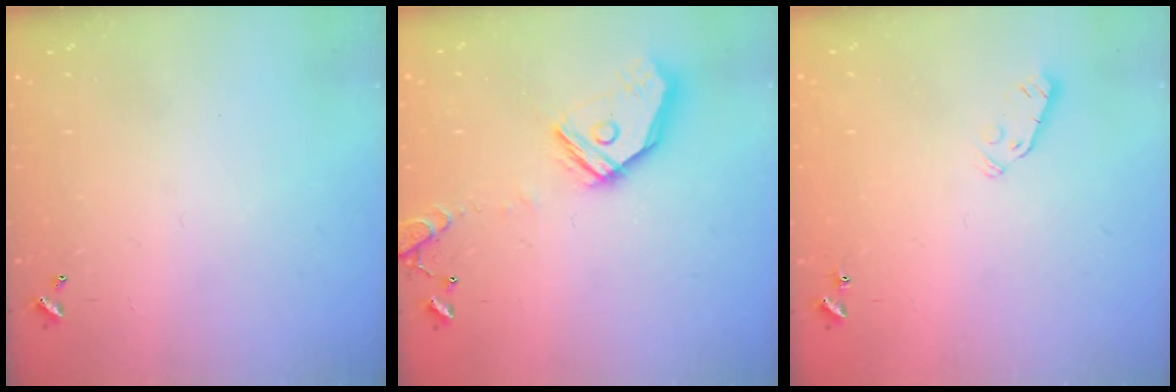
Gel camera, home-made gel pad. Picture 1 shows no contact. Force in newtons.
{"total": 16.3, "press": 16.1, "slide": 2.4}
{"total": 3.8, "press": 3.7, "slide": 0.8}